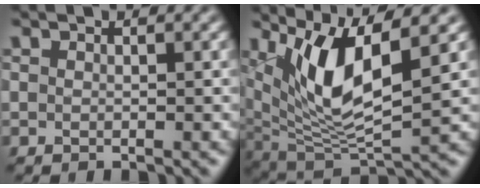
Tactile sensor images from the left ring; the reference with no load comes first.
{"total": 8.3, "force": [3.3, 2.7, 7.1], "torque": [-0.143, -0.015, 0.065]}